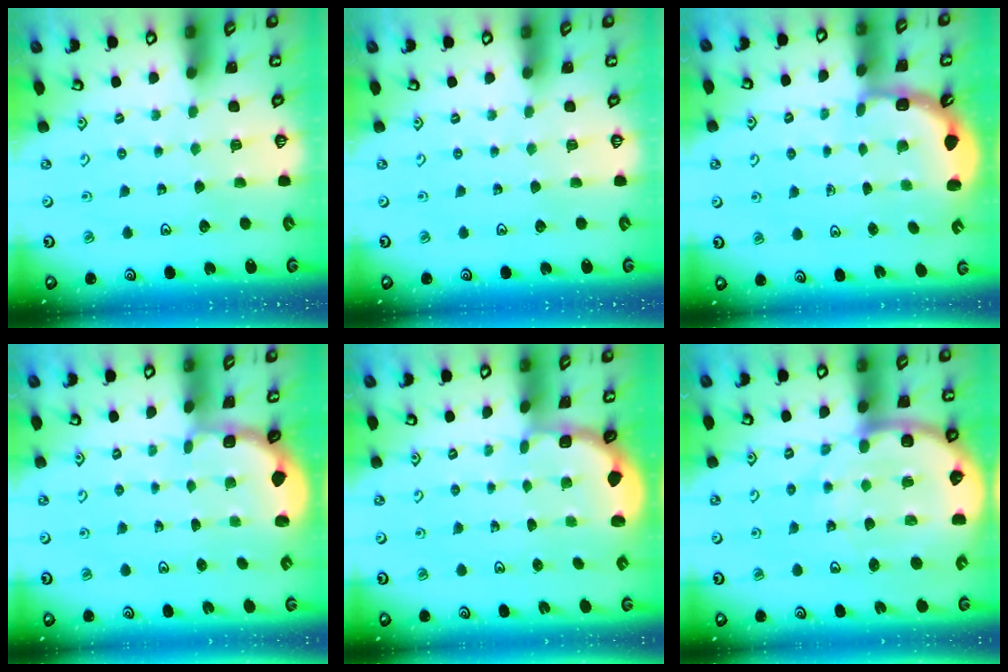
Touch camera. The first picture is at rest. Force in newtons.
{"total": 0.0}
{"total": 3.2, "press": 2.6, "slide": 1.9}
{"total": 1.9, "press": 1.8, "slide": 0.7}
{"total": 1.9, "press": 1.7, "slide": 0.8}
{"total": 13.8, "press": 13.6, "slide": 2.6}